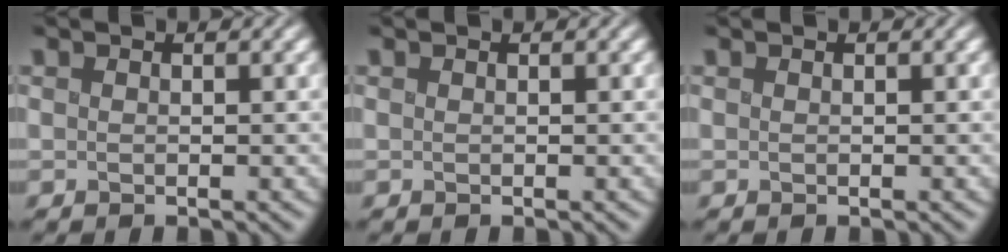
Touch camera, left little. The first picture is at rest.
{"total": 0.0}
{"total": 0.0}